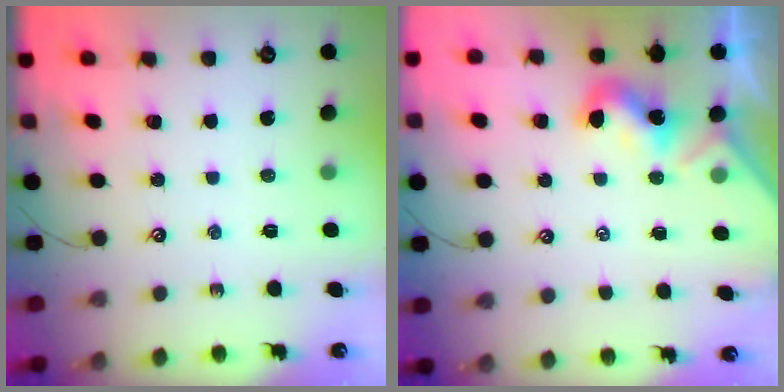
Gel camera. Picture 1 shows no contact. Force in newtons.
{"total": 2.0, "press": 2.0, "slide": 0.5}